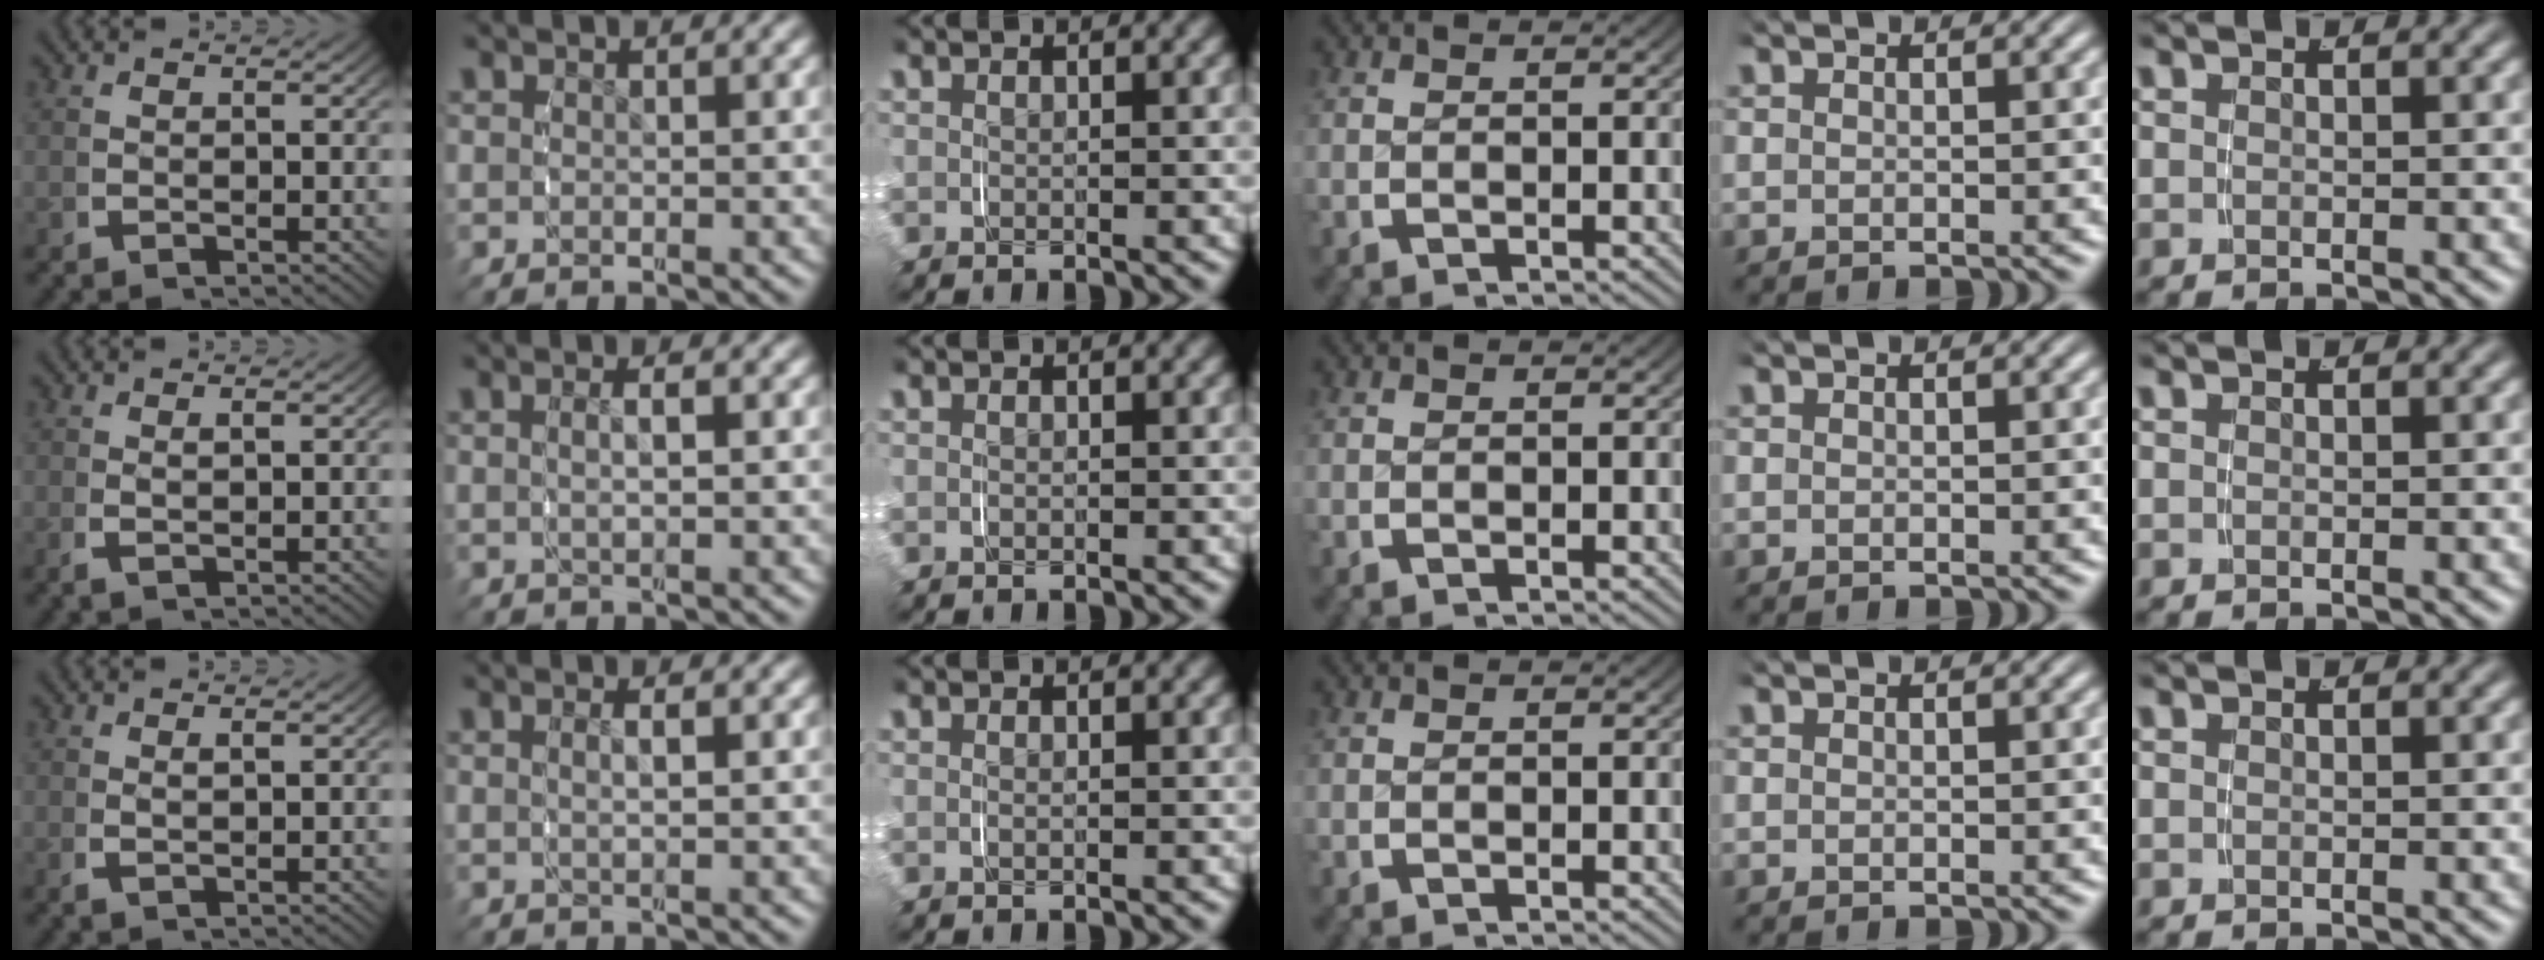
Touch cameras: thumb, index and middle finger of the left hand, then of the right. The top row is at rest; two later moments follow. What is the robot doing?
{"motion": "grasp_and_lifting", "object": "pen bag"}